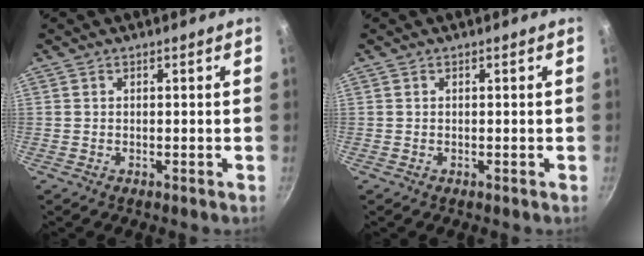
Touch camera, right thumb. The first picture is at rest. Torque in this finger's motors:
{"motor_torque": [-0.05, -0.05, 0.04, 0.04, 0.00]}